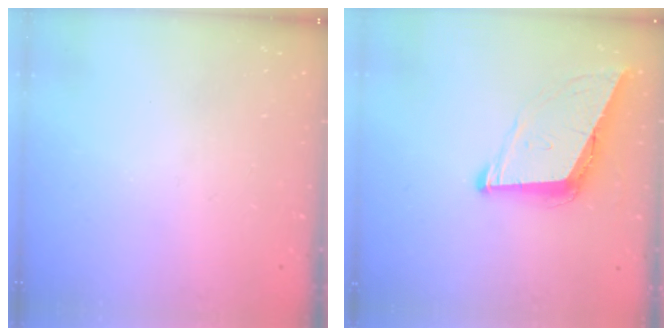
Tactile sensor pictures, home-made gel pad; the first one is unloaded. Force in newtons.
{"total": 9.3, "press": 8.7, "slide": 3.2}